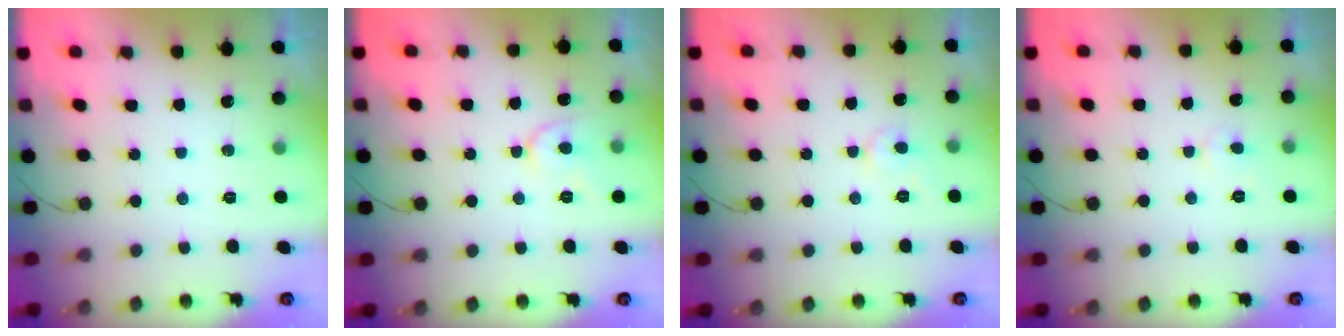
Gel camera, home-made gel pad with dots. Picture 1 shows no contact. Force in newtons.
{"total": 6.4, "press": 6.4, "slide": 0.8}
{"total": 3.6, "press": 3.6, "slide": 0.3}
{"total": 2.3, "press": 2.3, "slide": 0.1}